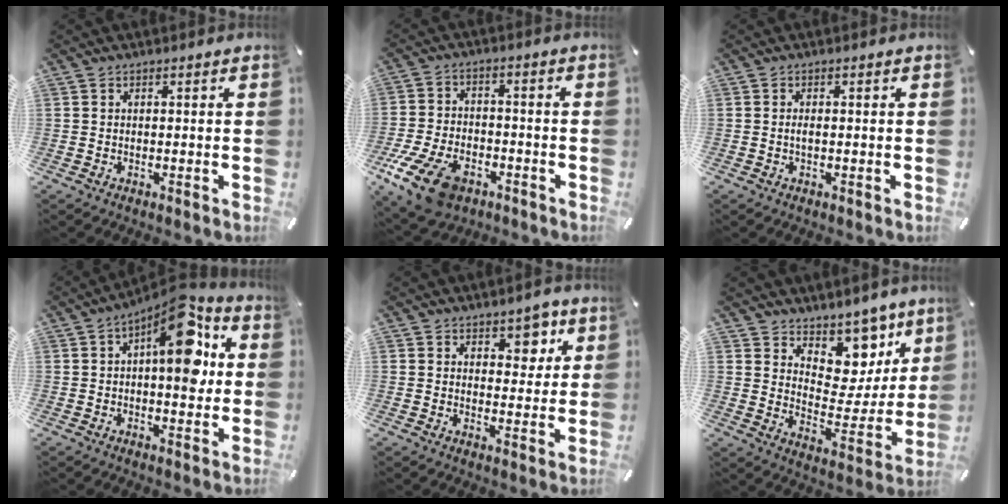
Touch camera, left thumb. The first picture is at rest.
{"total": 13.4, "force": [-7.6, 7.7, 7.8], "torque": [-0.159, 0.041, -0.133]}
{"total": 1.1, "force": [-0.2, 0.4, 1.0], "torque": [-0.019, 0.000, -0.005]}
{"total": 15.4, "force": [4.5, 7.1, 12.9], "torque": [-0.157, -0.038, 0.070]}
{"total": 5.6, "force": [3.2, 3.9, 2.3], "torque": [-0.004, -0.019, 0.045]}
{"total": 11.2, "force": [8.0, 7.5, 2.3], "torque": [-0.014, -0.096, 0.151]}